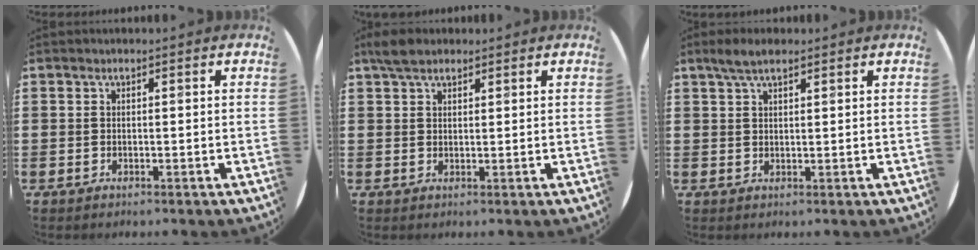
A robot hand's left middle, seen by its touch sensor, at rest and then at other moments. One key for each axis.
{"total": 3.3, "fx": 2.6, "fy": 1.4, "fz": 1.5, "tx": -0.028, "ty": 0.005, "tz": 0.047}
{"total": 2.9, "fx": 2.2, "fy": 0.8, "fz": 1.7, "tx": -0.037, "ty": 0.007, "tz": 0.039}